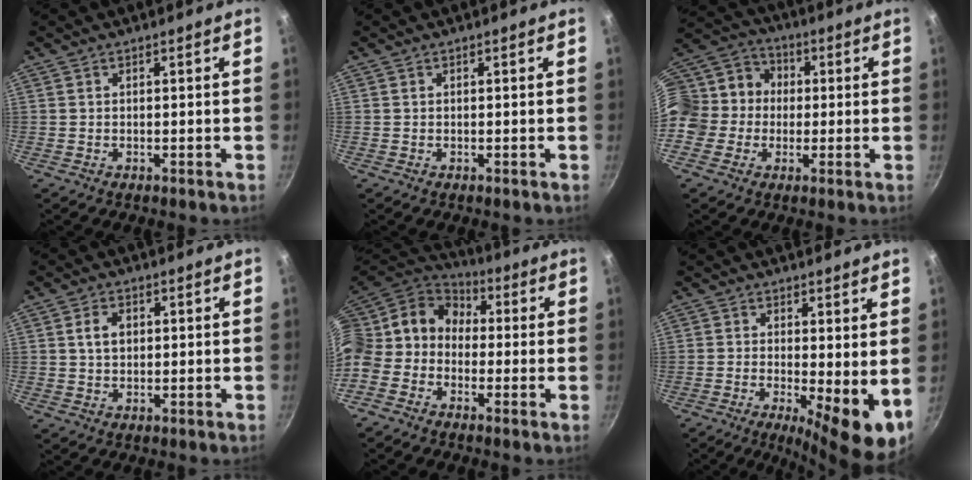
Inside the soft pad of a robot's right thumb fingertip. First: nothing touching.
{"total": 0.0}
{"total": 15.8, "force": [0.3, 14.1, 7.3], "torque": [-0.125, 0.042, -0.006]}
{"total": 3.7, "force": [0.8, 2.6, 2.4], "torque": [-0.031, 0.003, 0.014]}
{"total": 17.6, "force": [-1.2, 14.1, 10.5], "torque": [-0.210, 0.060, -0.048]}
{"total": 9.2, "force": [-0.9, 2.5, 8.9], "torque": [-0.122, -0.010, -0.010]}